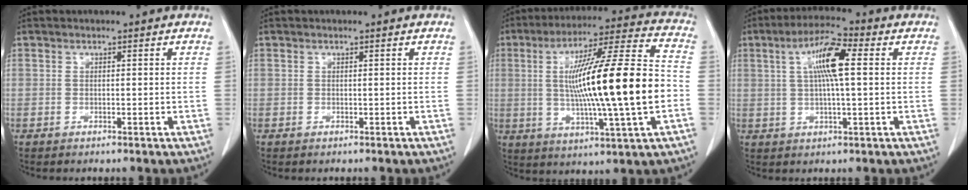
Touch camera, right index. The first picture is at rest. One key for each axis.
{"total": 0.0}
{"total": 21.1, "fx": -1.3, "fy": 0.8, "fz": 21.0, "tx": -0.354, "ty": 0.008, "tz": -0.024}
{"total": 8.3, "fx": 1.8, "fy": 1.0, "fz": 8.0, "tx": -0.152, "ty": 0.014, "tz": 0.029}